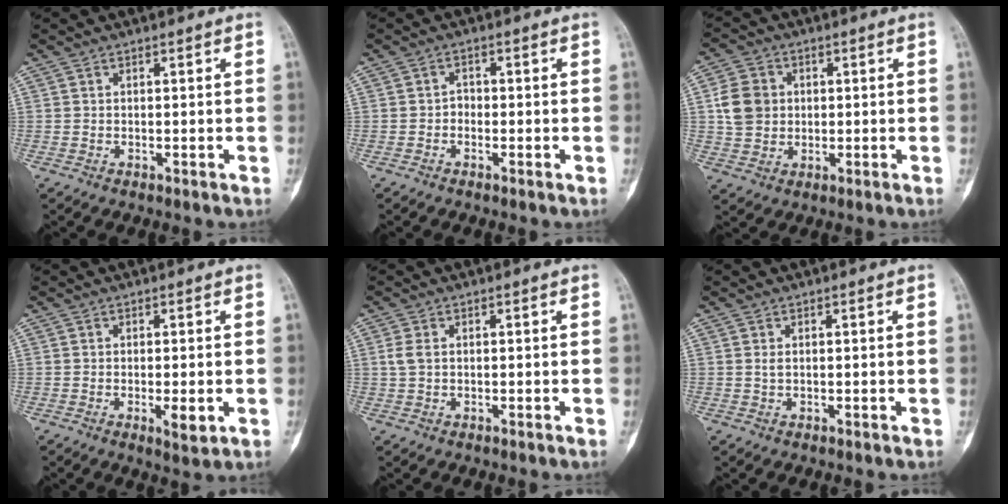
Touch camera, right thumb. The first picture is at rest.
{"total": 1.5, "force": [-0.6, 1.1, 0.7], "torque": [0.002, 0.007, -0.016]}
{"total": 7.4, "force": [0.8, 6.4, 3.7], "torque": [-0.054, 0.004, 0.011]}
{"total": 3.4, "force": [-0.8, 1.0, 3.2], "torque": [-0.051, -0.008, -0.007]}
{"total": 1.9, "force": [0.2, 1.1, 1.6], "torque": [-0.045, 0.005, 0.006]}
{"total": 0.7, "force": [0.2, 0.3, 0.6], "torque": [-0.015, 0.000, 0.005]}